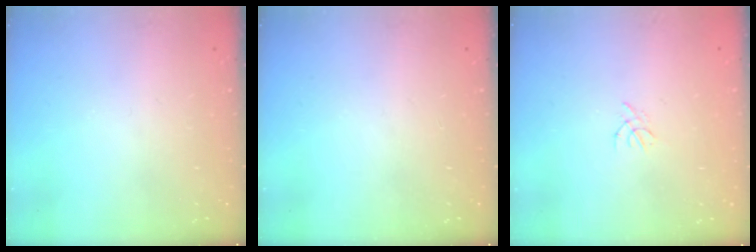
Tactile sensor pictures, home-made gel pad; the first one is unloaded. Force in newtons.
{"total": 0.0}
{"total": 0.8, "press": 0.7, "slide": 0.3}